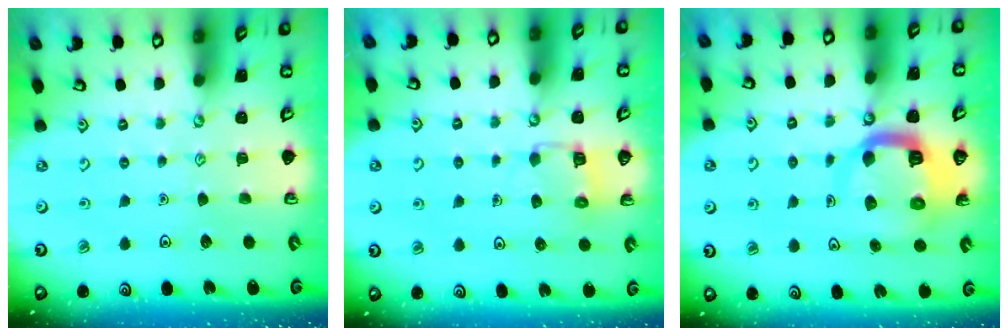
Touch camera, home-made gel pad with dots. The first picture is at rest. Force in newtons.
{"total": 4.6, "press": 4.5, "slide": 0.4}
{"total": 10.6, "press": 10.6, "slide": 1.3}